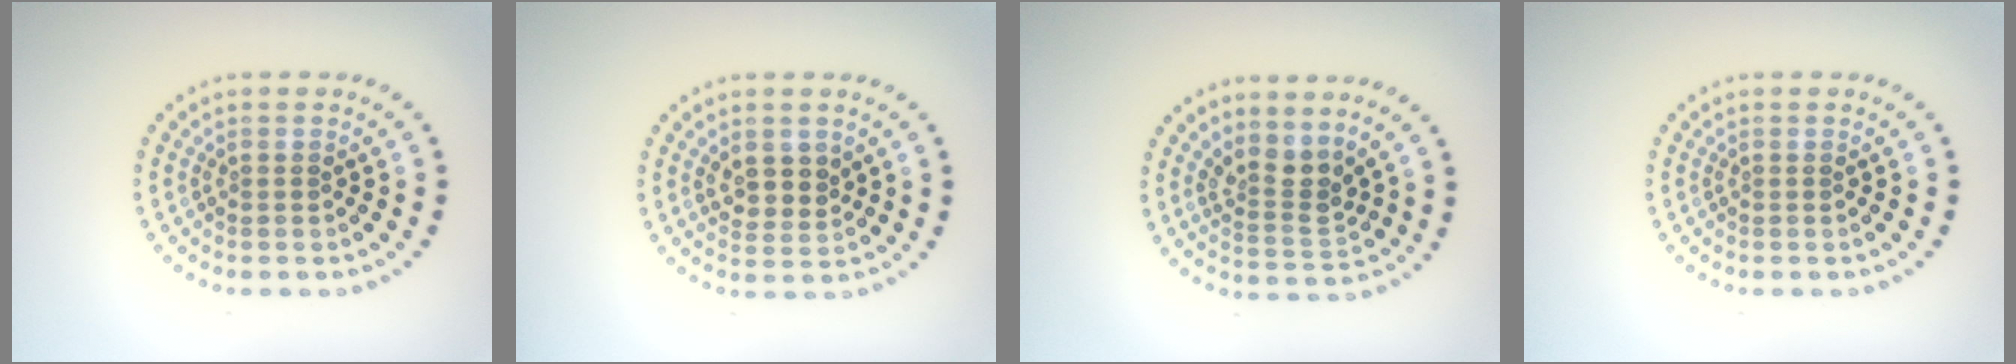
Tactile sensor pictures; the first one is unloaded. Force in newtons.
{"total": 2.6, "press": 2.4, "slide": 1.0}
{"total": 2.8, "press": 2.1, "slide": 1.9}
{"total": 0.0}